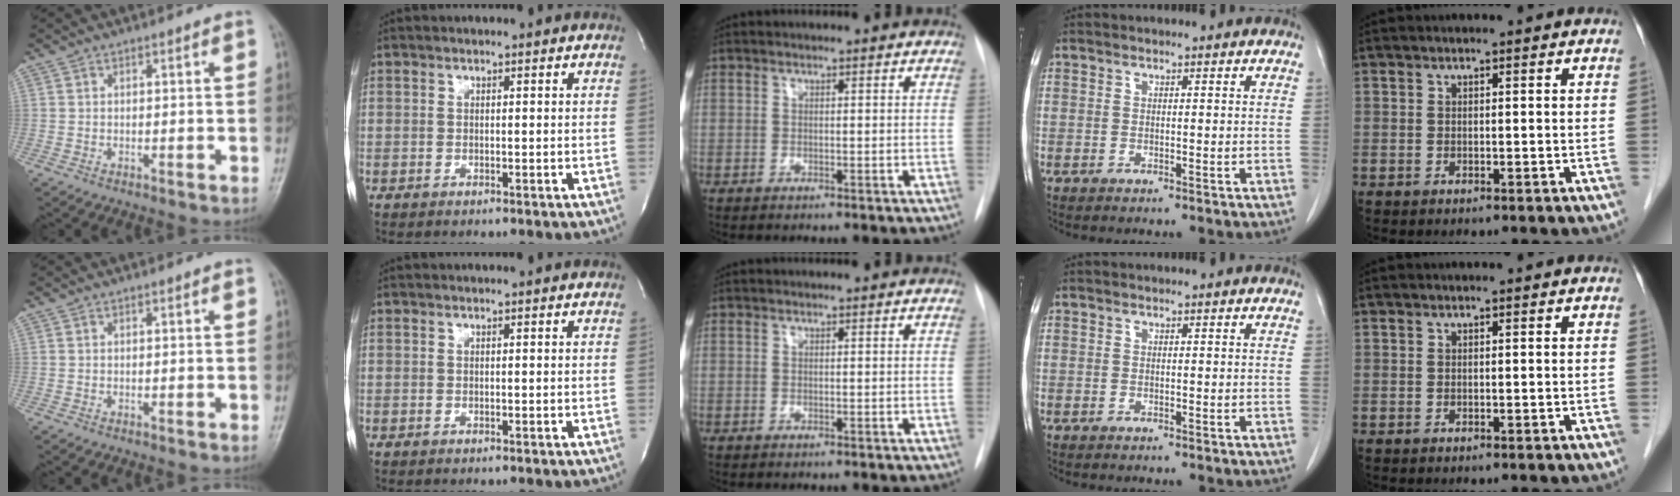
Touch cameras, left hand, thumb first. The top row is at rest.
{}